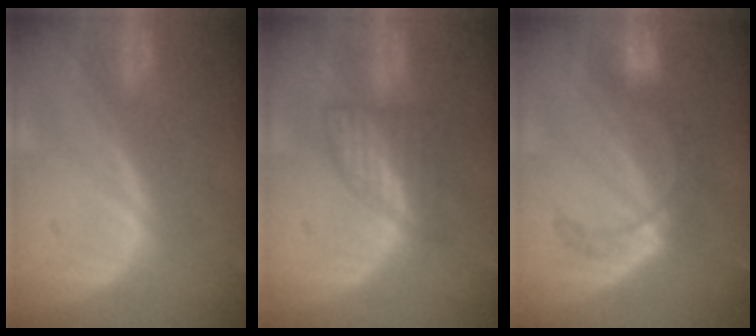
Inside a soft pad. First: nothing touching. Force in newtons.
{"total": 6.2, "press": 5.6, "slide": 2.7}
{"total": 5.6, "press": 5.4, "slide": 1.6}